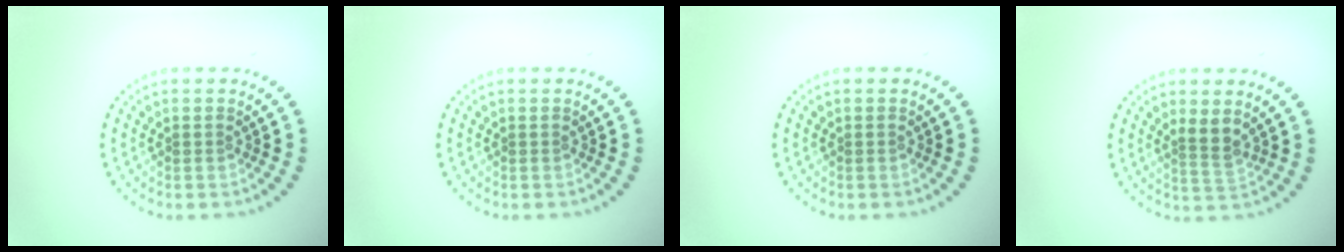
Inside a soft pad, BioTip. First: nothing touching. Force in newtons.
{"total": 0.0}
{"total": 0.0}
{"total": 2.1, "press": 1.6, "slide": 1.4}